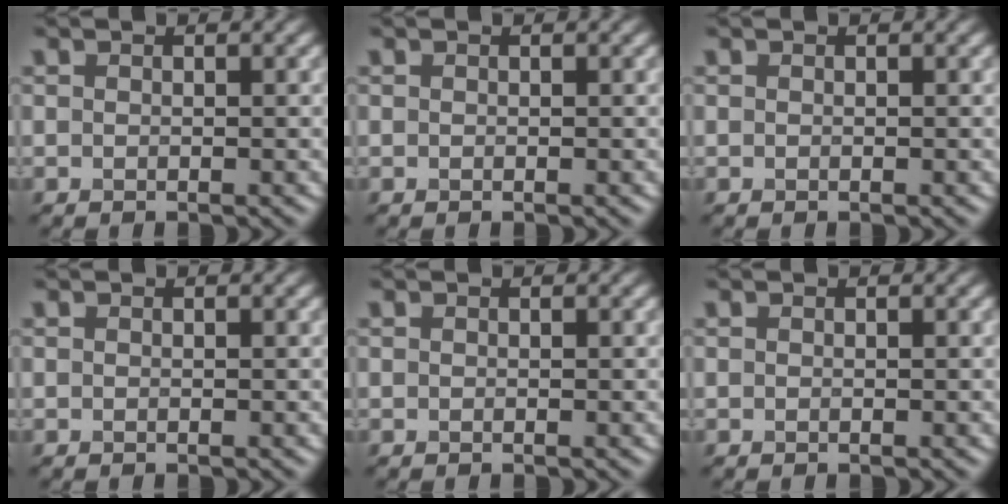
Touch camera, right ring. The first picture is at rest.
{"total": 0.0}
{"total": 0.0}
{"total": 0.0}
{"total": 0.0}
{"total": 0.0}